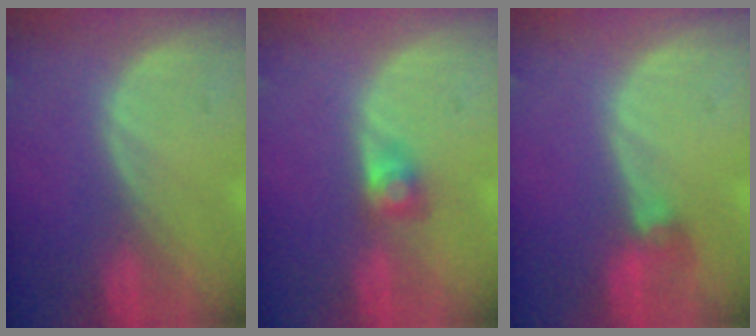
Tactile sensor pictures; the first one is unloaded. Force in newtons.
{"total": 2.7, "press": 2.5, "slide": 1.0}
{"total": 2.8, "press": 2.6, "slide": 1.0}